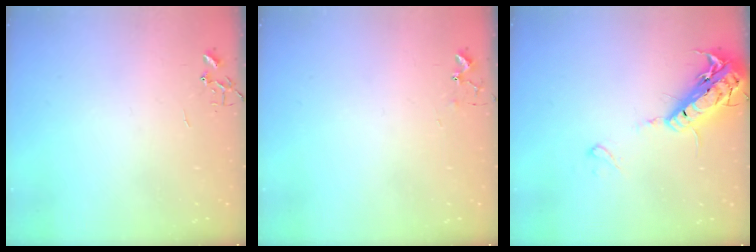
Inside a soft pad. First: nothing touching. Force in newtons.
{"total": 5.6, "press": 5.5, "slide": 0.6}
{"total": 17.5, "press": 17.2, "slide": 3.6}